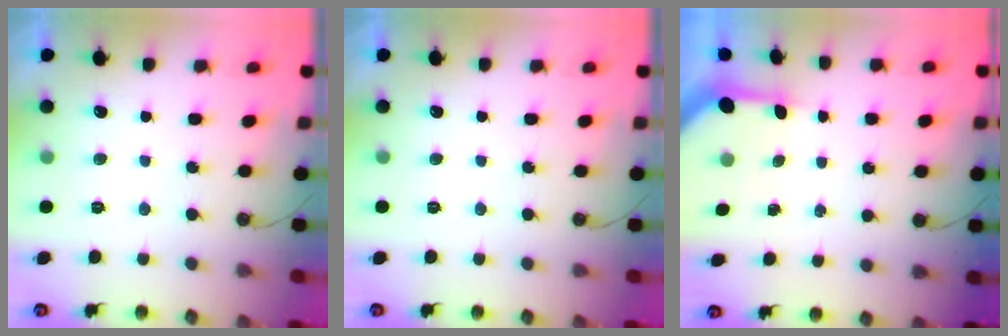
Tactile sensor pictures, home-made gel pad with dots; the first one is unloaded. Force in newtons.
{"total": 0.0}
{"total": 3.0, "press": 3.0, "slide": 0.2}